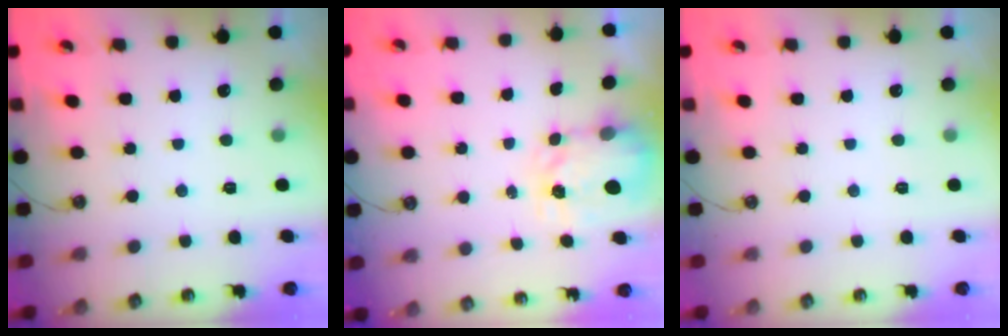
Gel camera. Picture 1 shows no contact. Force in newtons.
{"total": 3.6, "press": 3.5, "slide": 0.5}
{"total": 0.0}